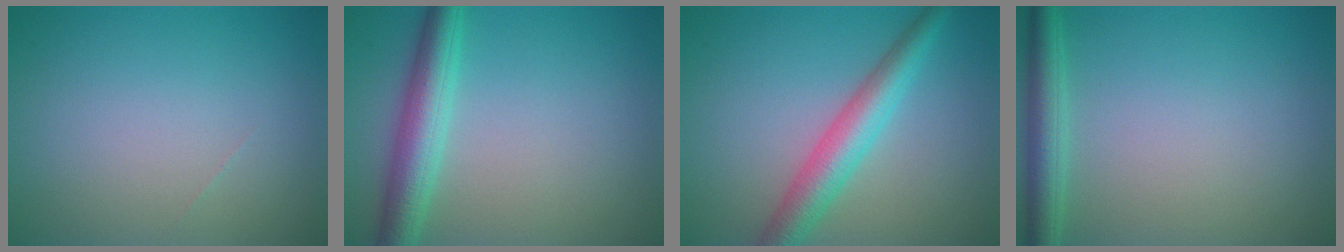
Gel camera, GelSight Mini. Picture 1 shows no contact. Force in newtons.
{"total": 4.6, "press": 4.6, "slide": 0.1}
{"total": 4.5, "press": 4.5, "slide": 0.1}
{"total": 3.1, "press": 3.1, "slide": 0.2}